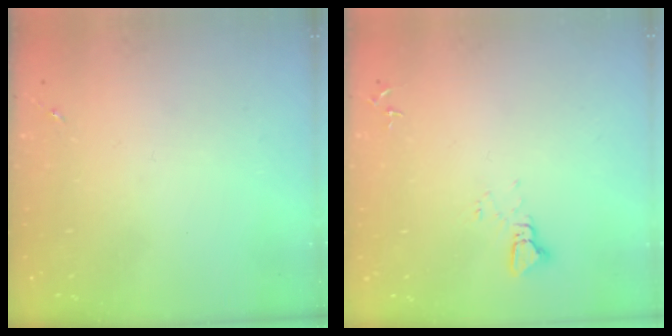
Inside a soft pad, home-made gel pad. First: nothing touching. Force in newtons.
{"total": 3.7, "press": 3.7, "slide": 0.3}